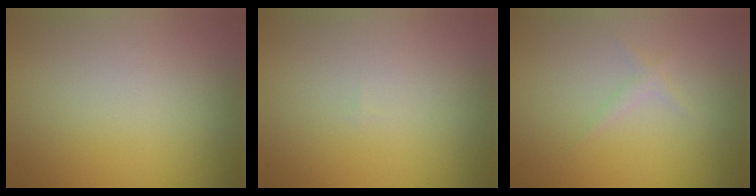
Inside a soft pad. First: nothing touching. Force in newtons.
{"total": 0.0}
{"total": 0.8, "press": 0.8, "slide": 0.0}